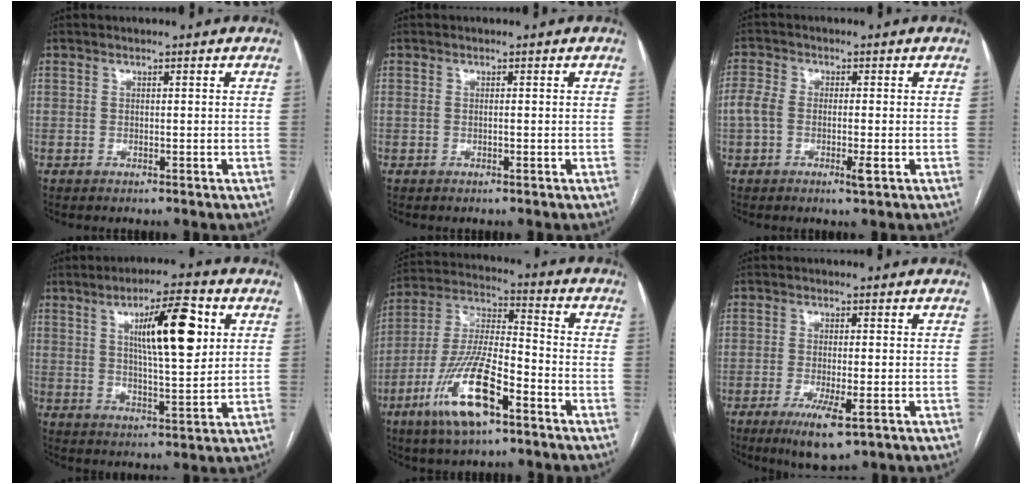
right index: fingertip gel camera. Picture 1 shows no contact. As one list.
[{"total": 0.6, "force": [-0.1, 0.1, 0.6], "torque": [-0.011, 0.002, 0.002]}, {"total": 5.1, "force": [-1.4, 1.9, 4.5], "torque": [-0.104, 0.008, -0.026]}, {"total": 12.0, "force": [3.9, 2.2, 11.1], "torque": [-0.178, 0.007, 0.063]}, {"total": 15.6, "force": [-7.9, 4.0, 12.8], "torque": [-0.264, -0.007, -0.143]}, {"total": 6.5, "force": [-3.3, 1.2, 5.5], "torque": [-0.099, -0.017, -0.052]}]